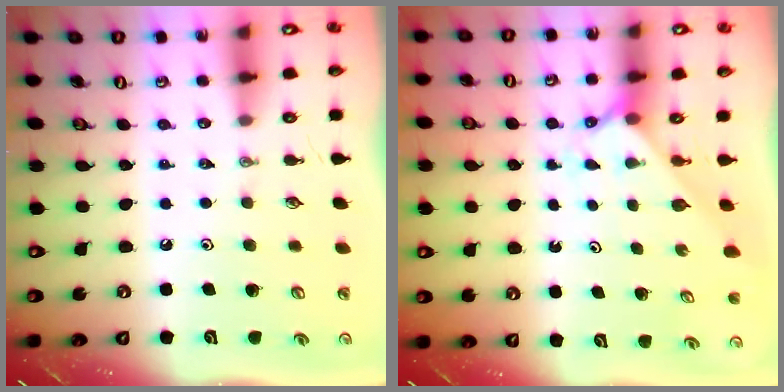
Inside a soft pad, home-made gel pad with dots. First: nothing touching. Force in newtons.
{"total": 3.5, "press": 3.5, "slide": 0.5}